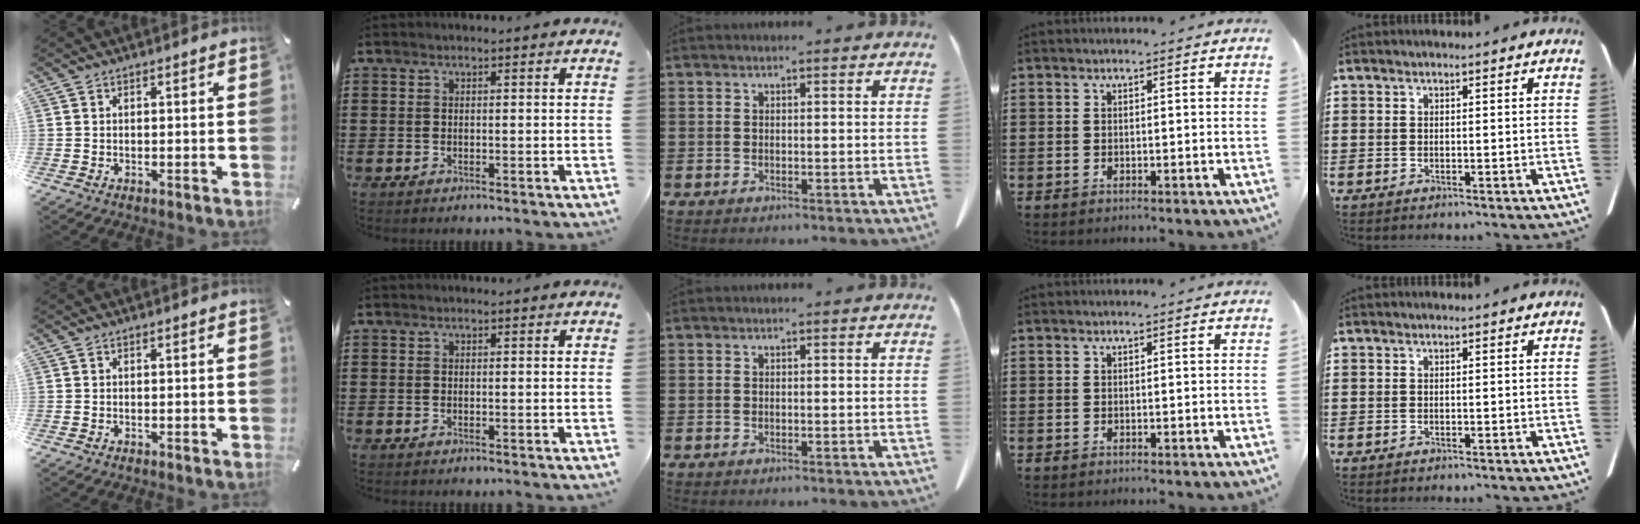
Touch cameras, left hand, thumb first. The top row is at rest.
{}